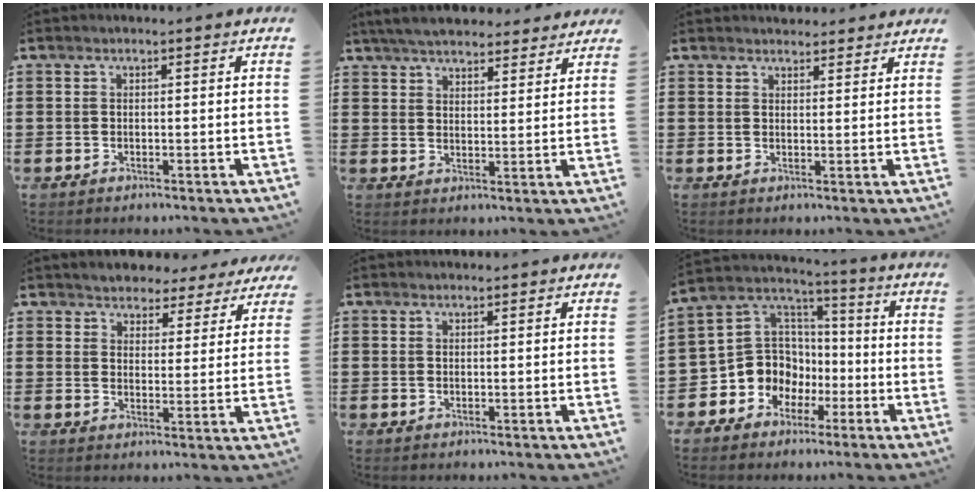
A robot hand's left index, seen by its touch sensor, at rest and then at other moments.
{"total": 5.4, "force": [5.1, 1.0, 1.5], "torque": [-0.045, -0.011, 0.096]}
{"total": 2.5, "force": [2.4, 0.4, 0.0], "torque": [0.002, -0.005, 0.045]}
{"total": 3.9, "force": [3.8, 0.8, -0.3], "torque": [-0.016, -0.013, 0.069]}
{"total": 0.5, "force": [0.5, 0.0, 0.1], "torque": [-0.004, 0.000, 0.010]}
{"total": 9.3, "force": [-2.6, 8.8, 1.6], "torque": [-0.086, -0.006, -0.047]}